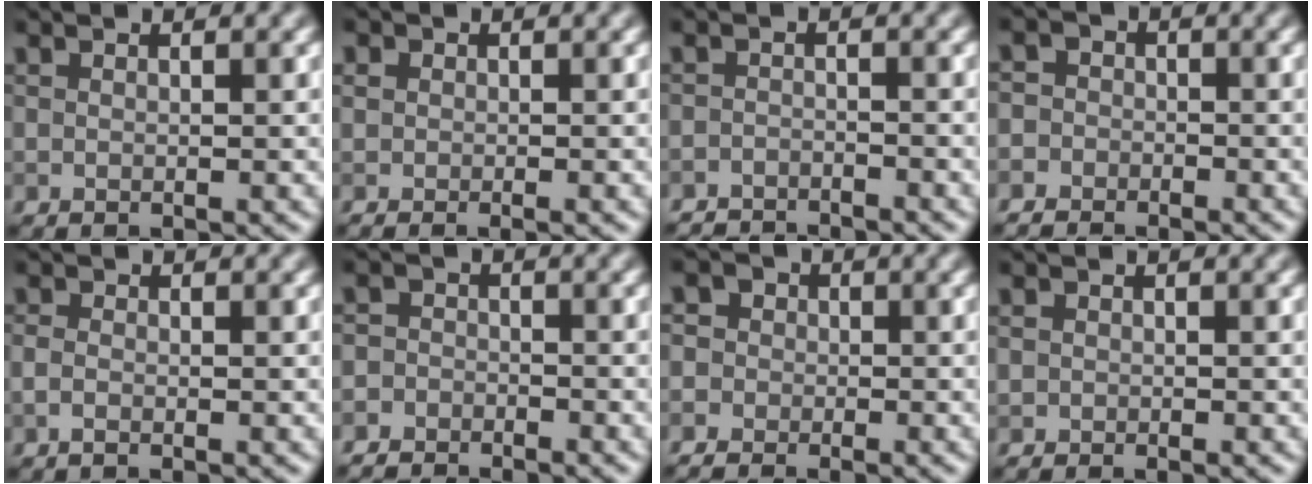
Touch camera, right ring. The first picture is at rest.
{"total": 1.3, "force": [-0.7, 1.0, 0.6], "torque": [-0.001, -0.002, -0.011]}
{"total": 3.4, "force": [-3.3, 0.5, 0.2], "torque": [0.000, -0.004, -0.063]}
{"total": 4.2, "force": [-3.0, 2.8, 0.9], "torque": [-0.002, 0.005, -0.057]}
{"total": 0.9, "force": [-0.6, 0.4, 0.6], "torque": [-0.014, 0.004, -0.016]}
{"total": 3.9, "force": [-3.4, 1.9, 0.6], "torque": [0.007, -0.002, -0.064]}
{"total": 3.7, "force": [-2.1, 2.8, 1.2], "torque": [-0.012, 0.016, -0.042]}
{"total": 1.0, "force": [-0.7, 0.7, 0.0], "torque": [0.008, 0.002, -0.012]}